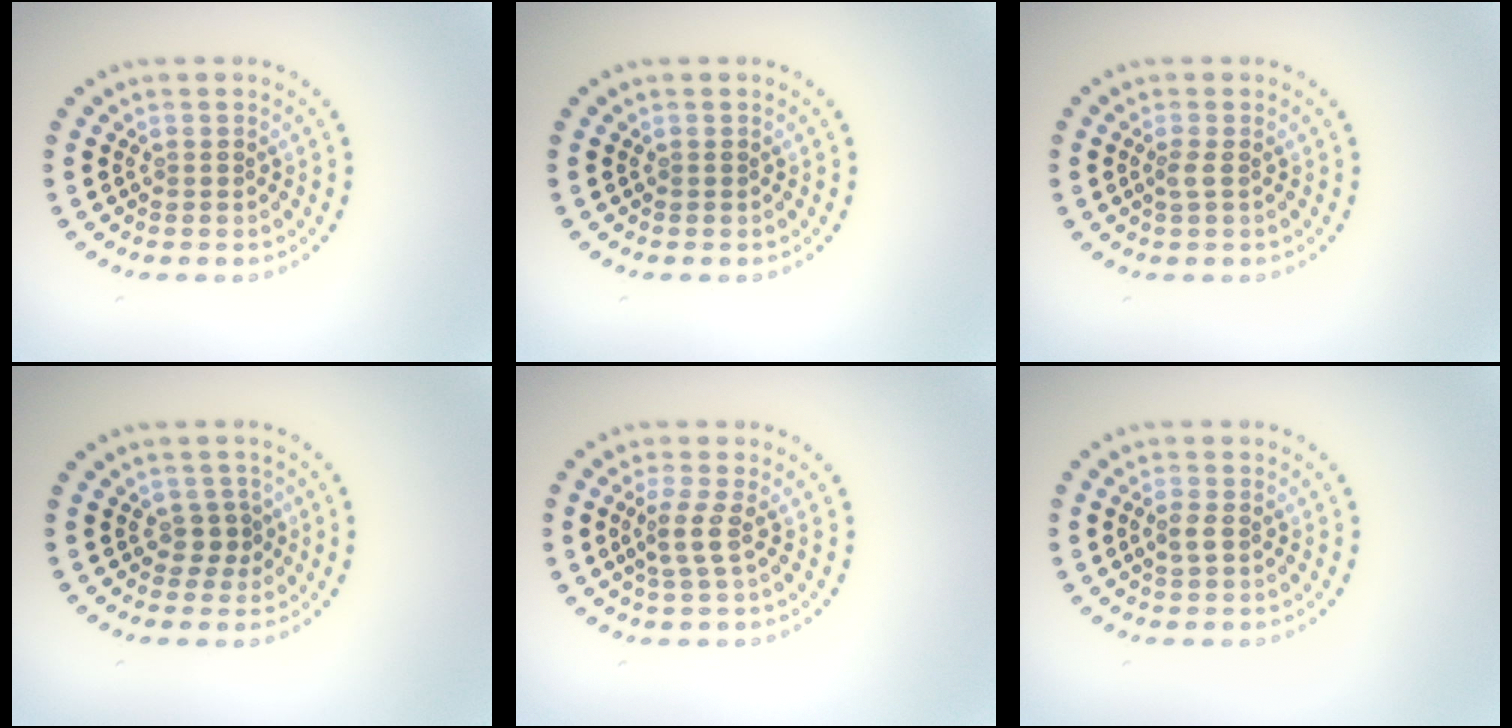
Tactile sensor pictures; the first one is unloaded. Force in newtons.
{"total": 0.0}
{"total": 0.9, "press": 0.7, "slide": 0.6}
{"total": 1.8, "press": 1.4, "slide": 1.1}
{"total": 2.1, "press": 1.6, "slide": 1.3}
{"total": 1.2, "press": 1.2, "slide": 0.2}